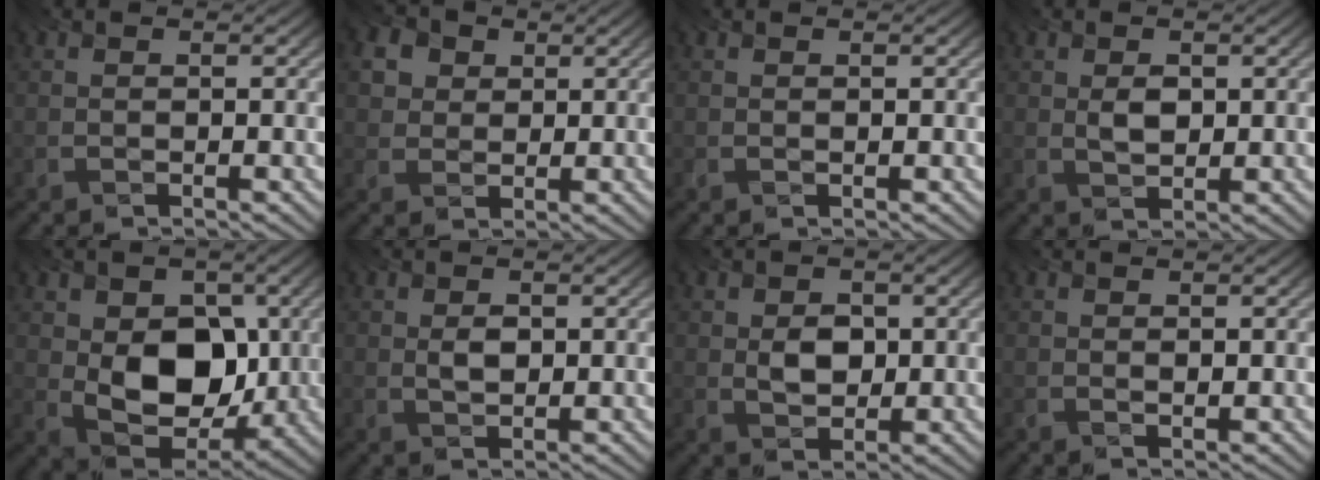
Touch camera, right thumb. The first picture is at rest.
{"total": 5.2, "force": [2.1, 4.4, 2.0], "torque": [-0.088, 0.002, 0.041]}
{"total": 0.0}
{"total": 1.9, "force": [0.0, 1.3, 1.4], "torque": [-0.030, -0.002, 0.004]}
{"total": 10.4, "force": [-0.1, 7.5, 7.2], "torque": [-0.128, -0.018, -0.007]}
{"total": 1.5, "force": [-0.1, 1.0, 1.1], "torque": [-0.024, -0.003, 0.001]}
{"total": 2.9, "force": [-0.3, 2.3, 1.8], "torque": [-0.036, -0.005, -0.003]}
{"total": 0.5, "force": [0.3, 0.1, 0.4], "torque": [-0.004, -0.003, 0.008]}